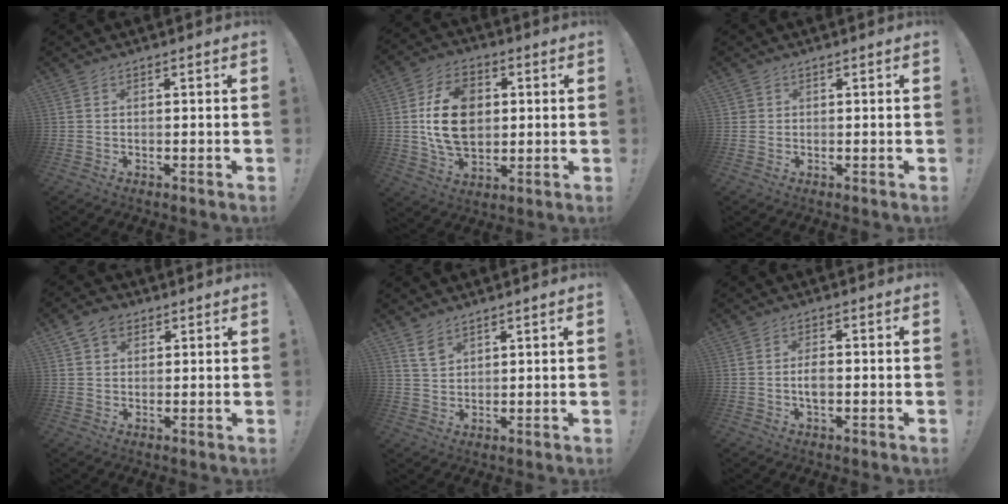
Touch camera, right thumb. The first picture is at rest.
{"total": 16.8, "force": [1.5, 12.0, 11.5], "torque": [-0.199, 0.004, 0.027]}
{"total": 1.2, "force": [0.5, 1.1, 0.2], "torque": [-0.005, 0.001, 0.009]}
{"total": 6.0, "force": [3.0, 4.3, 2.8], "torque": [-0.041, -0.005, 0.056]}
{"total": 4.9, "force": [3.5, 2.7, 2.0], "torque": [-0.025, -0.022, 0.065]}
{"total": 3.7, "force": [-0.7, 1.8, 3.2], "torque": [-0.051, 0.000, -0.017]}